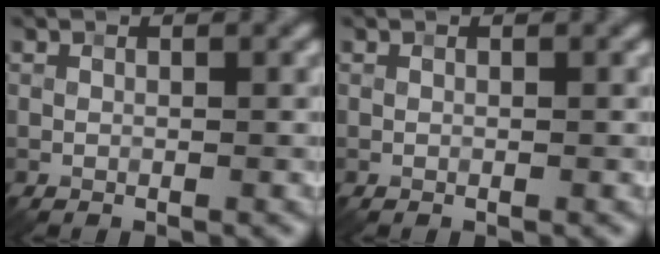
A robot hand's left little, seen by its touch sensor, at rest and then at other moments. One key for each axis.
{"total": 0.0}